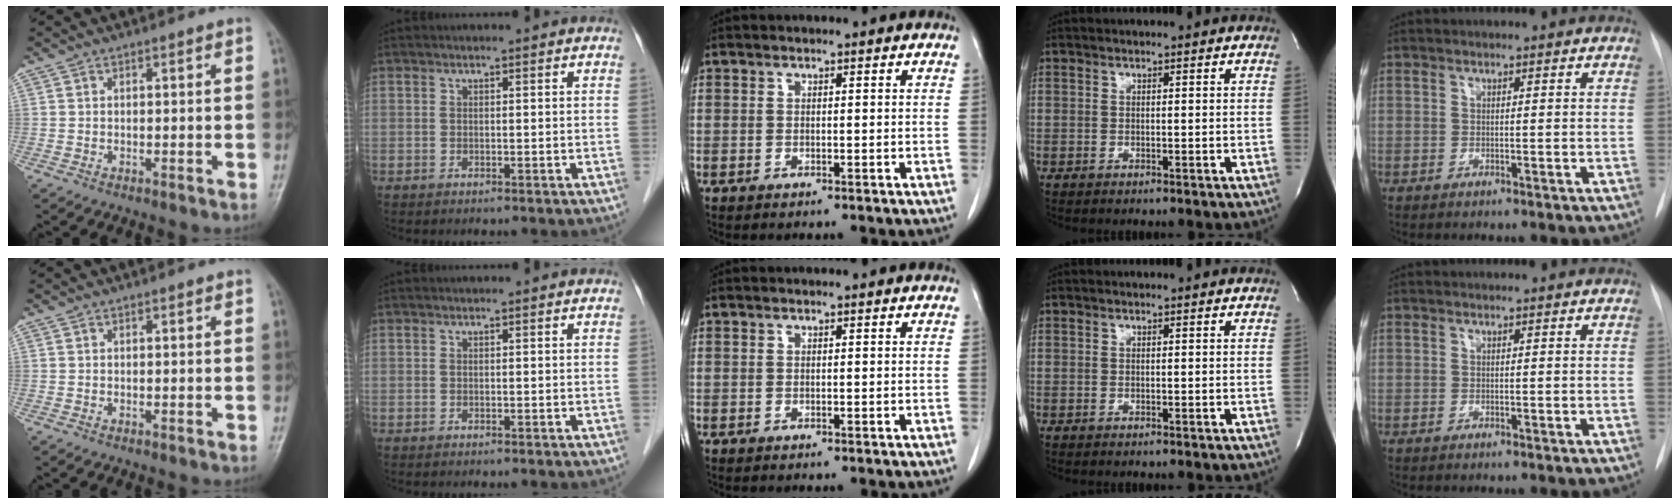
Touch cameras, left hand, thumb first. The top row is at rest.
{}